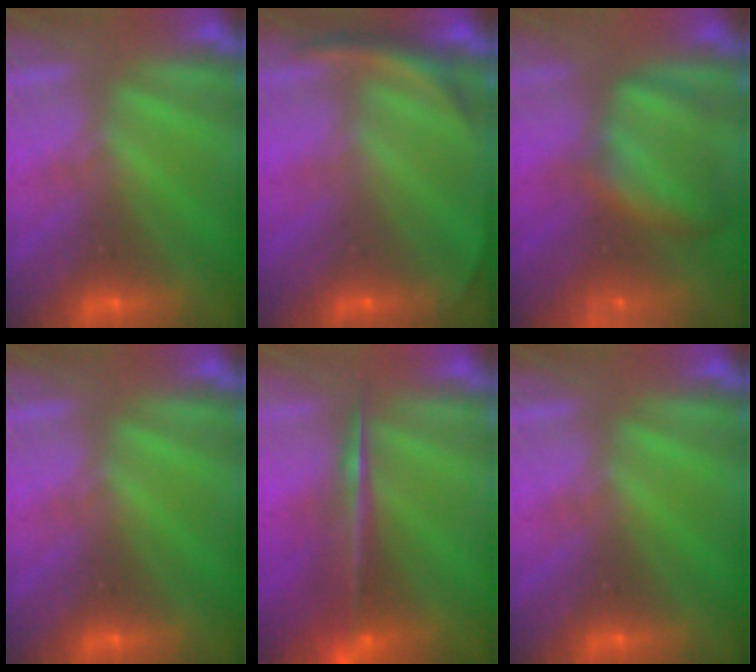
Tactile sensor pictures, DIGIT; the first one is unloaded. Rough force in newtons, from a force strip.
{"total": 3.5}
{"total": 9.5}
{"total": 0.0}
{"total": 7.0}
{"total": 0.0}